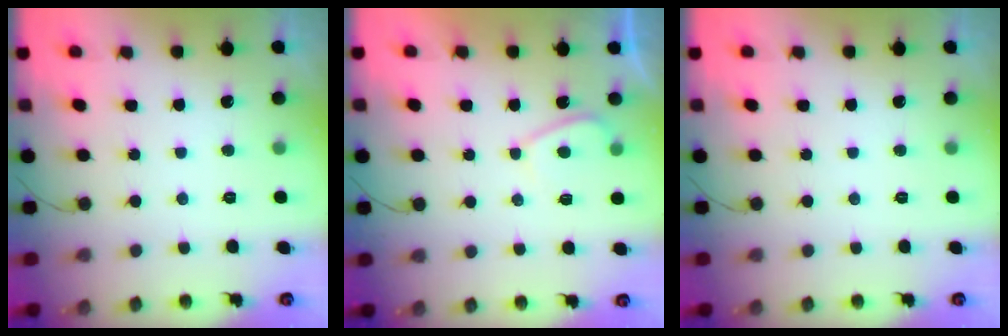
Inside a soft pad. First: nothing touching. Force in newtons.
{"total": 2.8, "press": 2.7, "slide": 0.7}
{"total": 0.0}